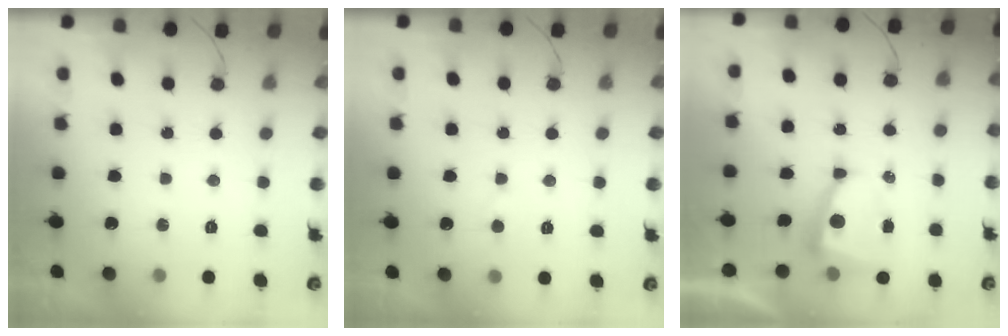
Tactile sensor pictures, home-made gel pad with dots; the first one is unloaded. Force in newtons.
{"total": 4.1, "press": 4.1, "slide": 0.3}
{"total": 6.0, "press": 5.9, "slide": 0.6}